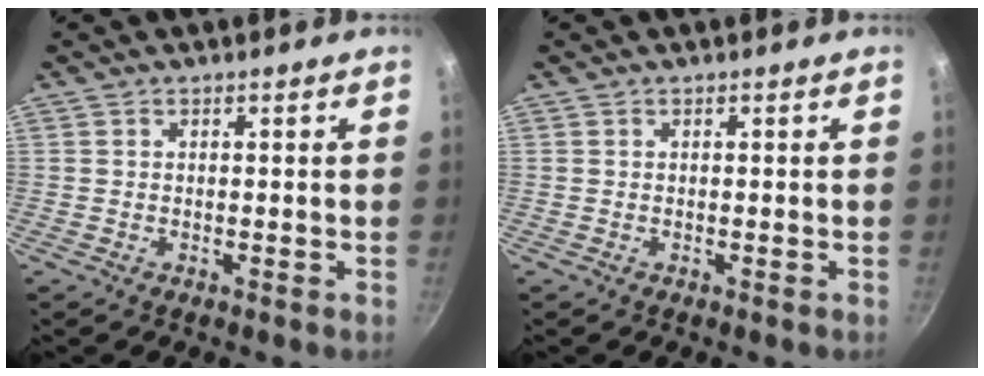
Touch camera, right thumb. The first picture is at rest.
{"total": 0.0}